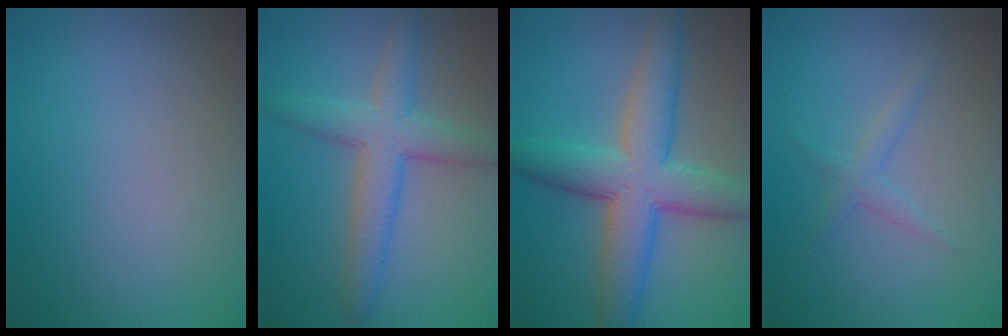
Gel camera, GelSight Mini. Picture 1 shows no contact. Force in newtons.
{"total": 4.7, "press": 4.7, "slide": 0.3}
{"total": 8.0, "press": 8.0, "slide": 0.3}
{"total": 1.3, "press": 1.3, "slide": 0.0}